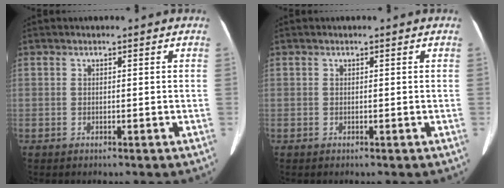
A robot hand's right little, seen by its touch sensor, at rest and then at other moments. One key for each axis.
{"total": 0.0}